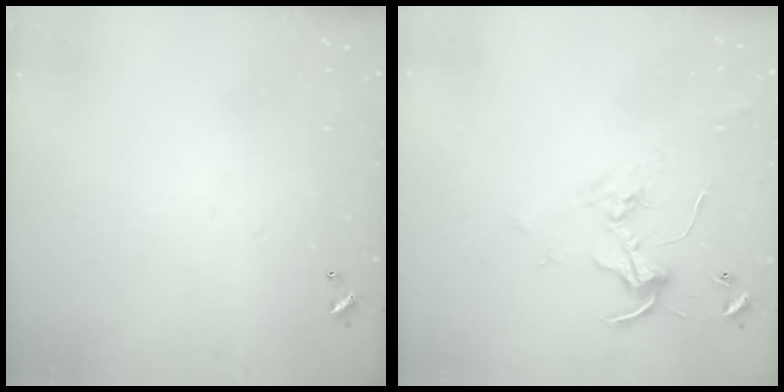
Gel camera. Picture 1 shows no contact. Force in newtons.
{"total": 2.5, "press": 2.5, "slide": 0.2}